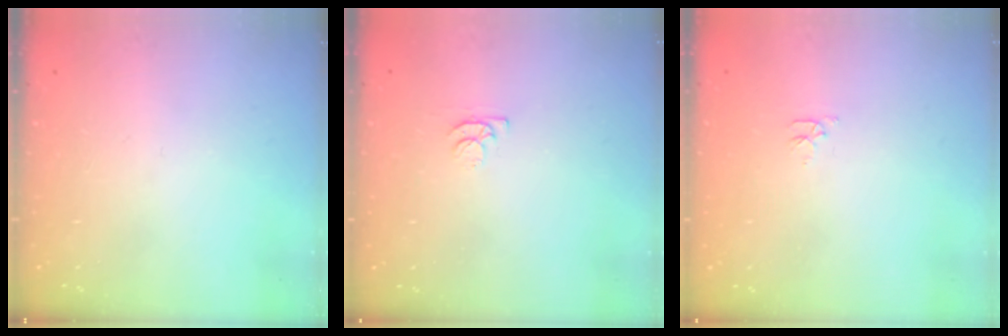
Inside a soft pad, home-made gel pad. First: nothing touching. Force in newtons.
{"total": 4.3, "press": 4.2, "slide": 0.5}
{"total": 3.1, "press": 3.1, "slide": 0.3}